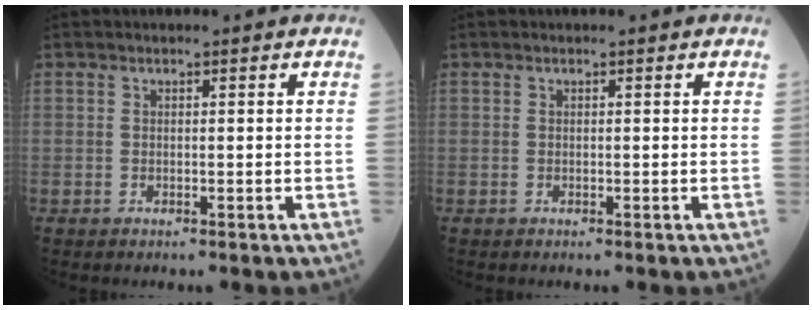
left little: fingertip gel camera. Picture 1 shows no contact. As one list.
[{"total": 0.0}]